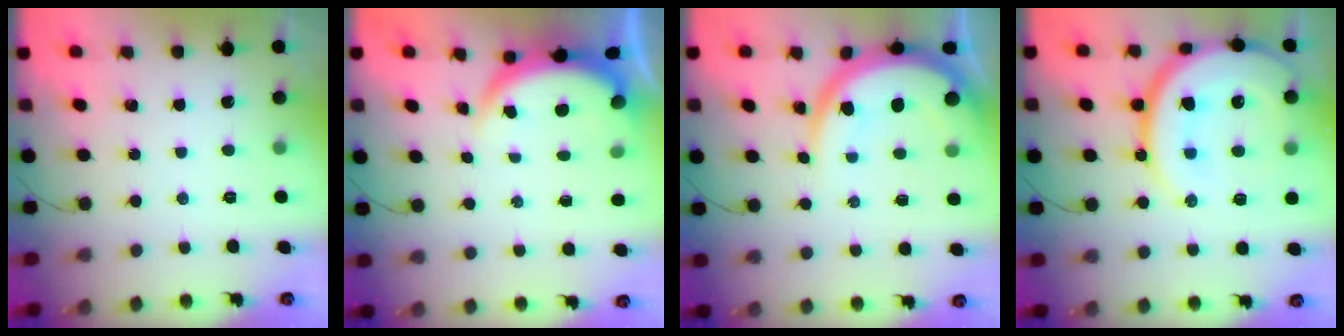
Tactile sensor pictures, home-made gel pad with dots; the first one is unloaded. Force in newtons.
{"total": 3.9, "press": 3.9, "slide": 0.2}
{"total": 12.2, "press": 12.1, "slide": 1.1}
{"total": 24.4, "press": 24.3, "slide": 2.5}